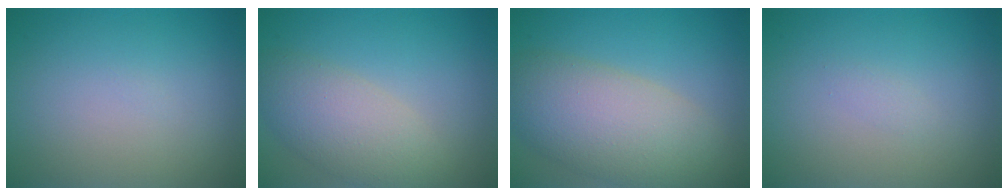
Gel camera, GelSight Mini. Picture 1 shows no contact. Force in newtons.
{"total": 5.0, "press": 5.0, "slide": 0.4}
{"total": 8.3, "press": 8.2, "slide": 0.7}
{"total": 0.7, "press": 0.6, "slide": 0.1}